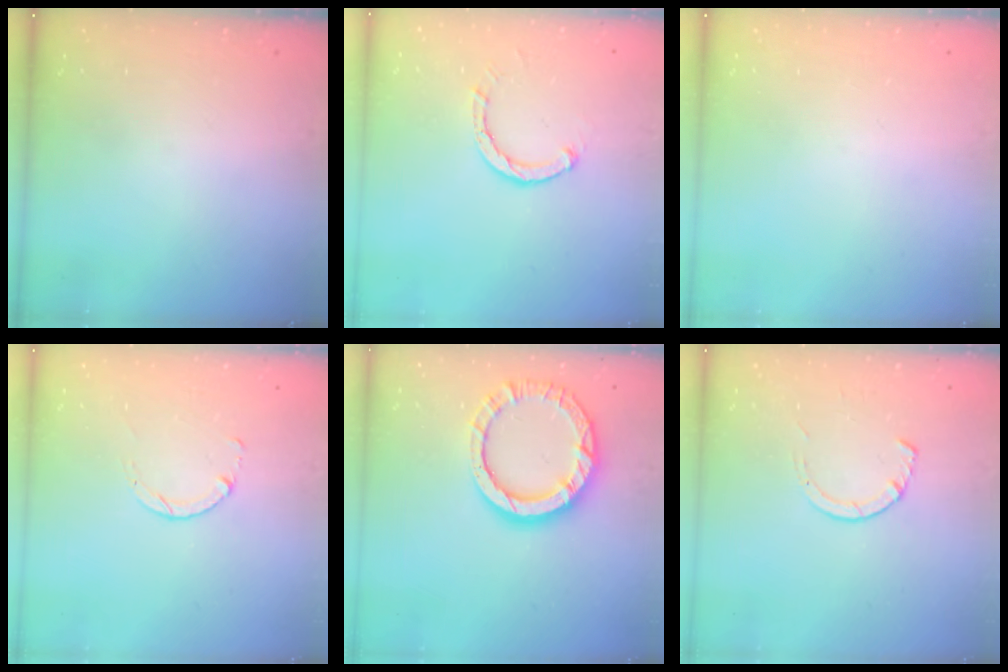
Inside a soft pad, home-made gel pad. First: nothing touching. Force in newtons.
{"total": 2.6, "press": 2.6, "slide": 0.1}
{"total": 0.0}
{"total": 1.4, "press": 1.4, "slide": 0.2}
{"total": 11.5, "press": 11.5, "slide": 0.9}
{"total": 3.6, "press": 3.6, "slide": 0.5}